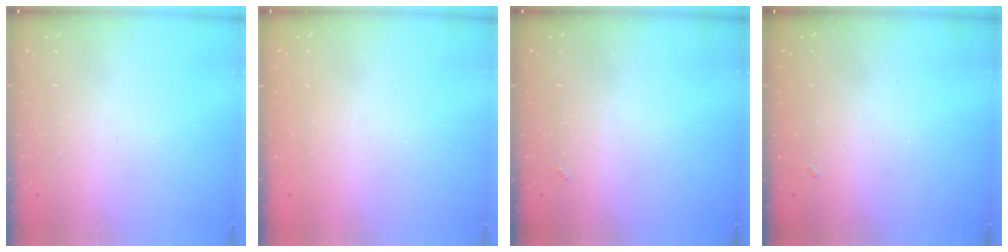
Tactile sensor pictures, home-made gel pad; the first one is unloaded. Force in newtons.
{"total": 1.3, "press": 1.1, "slide": 0.7}
{"total": 1.4, "press": 1.3, "slide": 0.4}
{"total": 1.6, "press": 1.6, "slide": 0.4}